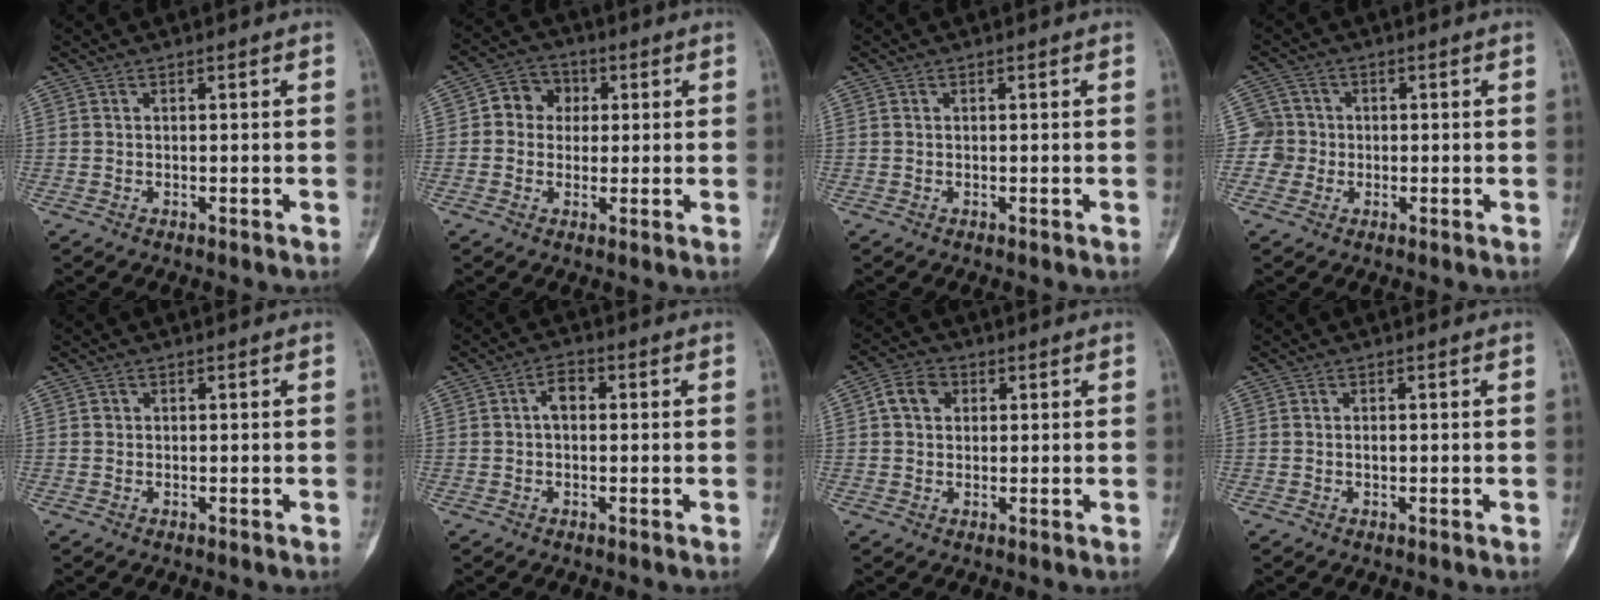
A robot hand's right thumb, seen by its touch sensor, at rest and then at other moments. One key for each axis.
{"total": 6.6, "fx": 1.0, "fy": 5.8, "fz": 2.9, "tx": -0.011, "ty": 0.011, "tz": 0.004}
{"total": 0.0}
{"total": 4.2, "fx": -0.6, "fy": 4.2, "fz": 0.0, "tx": 0.030, "ty": 0.013, "tz": -0.020}
{"total": 0.6, "fx": 0.1, "fy": 0.6, "fz": 0.1, "tx": 0.001, "ty": 0.002, "tz": 0.002}
{"total": 3.3, "fx": 0.3, "fy": 2.1, "fz": 2.6, "tx": -0.033, "ty": 0.012, "tz": -0.001}
{"total": 5.3, "fx": 1.4, "fy": 4.2, "fz": 3.0, "tx": -0.041, "ty": 0.008, "tz": 0.019}
{"total": 0.7, "fx": 0.0, "fy": 0.4, "fz": 0.6, "tx": -0.010, "ty": 0.001, "tz": -0.001}